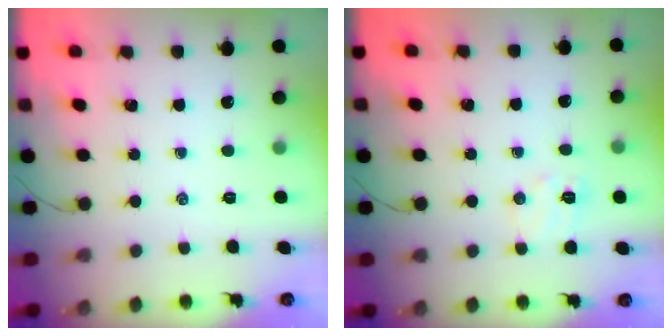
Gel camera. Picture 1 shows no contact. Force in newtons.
{"total": 5.7, "press": 5.5, "slide": 1.3}